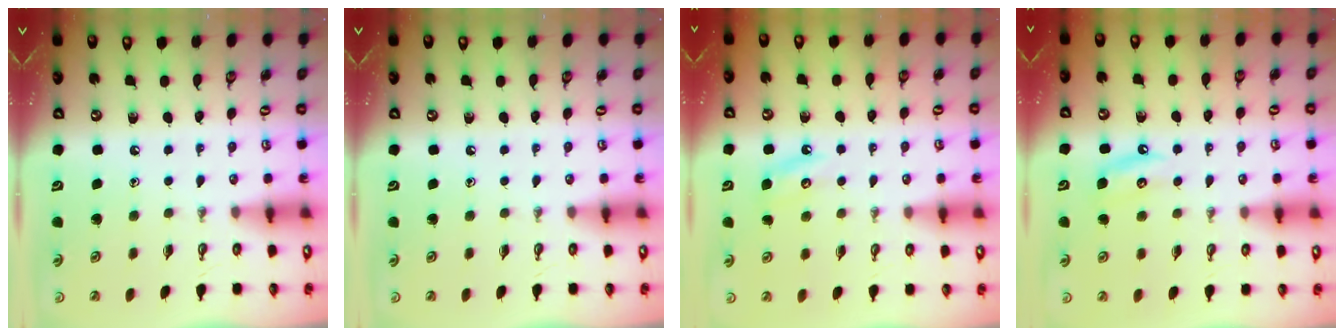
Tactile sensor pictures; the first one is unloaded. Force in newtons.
{"total": 0.0}
{"total": 4.7, "press": 4.7, "slide": 0.7}
{"total": 5.5, "press": 5.5, "slide": 0.4}